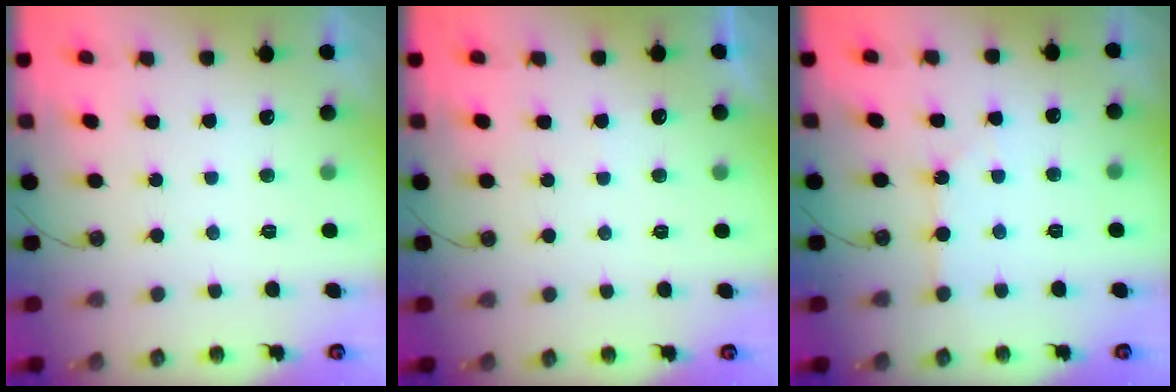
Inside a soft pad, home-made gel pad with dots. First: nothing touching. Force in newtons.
{"total": 2.0, "press": 2.0, "slide": 0.4}
{"total": 1.9, "press": 1.8, "slide": 0.4}